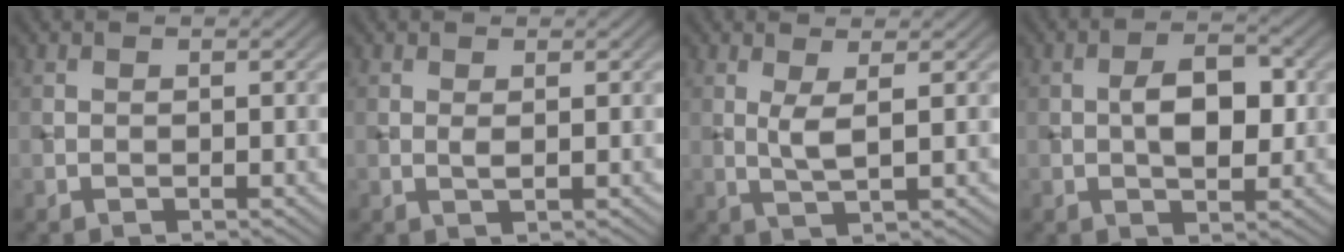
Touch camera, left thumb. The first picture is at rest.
{"total": 0.9, "force": [0.3, 0.2, 0.8], "torque": [-0.020, -0.001, 0.005]}
{"total": 2.9, "force": [0.8, 0.4, 2.7], "torque": [-0.061, -0.001, 0.019]}
{"total": 5.5, "force": [0.2, 2.8, 4.8], "torque": [-0.079, 0.004, 0.002]}